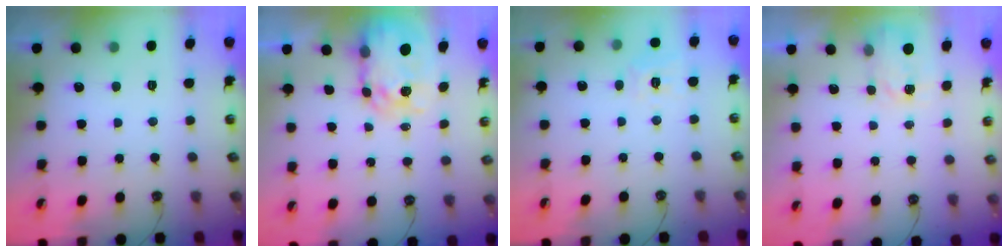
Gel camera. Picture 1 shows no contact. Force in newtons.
{"total": 9.2, "press": 9.1, "slide": 0.8}
{"total": 8.3, "press": 8.3, "slide": 1.1}
{"total": 2.6, "press": 2.6, "slide": 0.4}